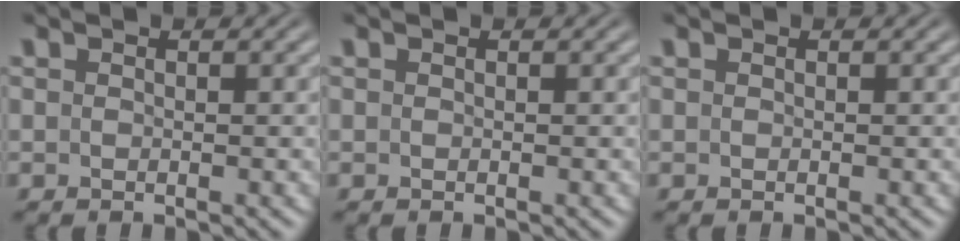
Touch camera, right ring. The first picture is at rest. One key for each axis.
{"total": 0.0}
{"total": 0.0}